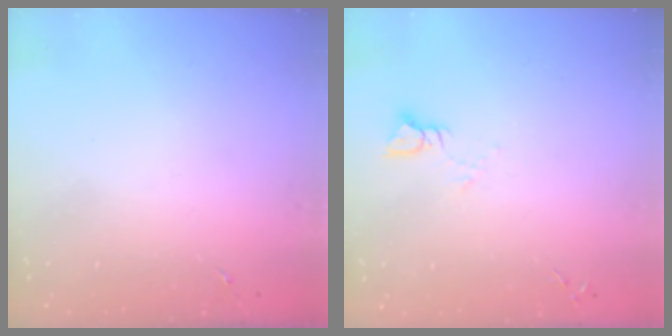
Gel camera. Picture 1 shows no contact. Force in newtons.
{"total": 3.5, "press": 3.5, "slide": 0.2}